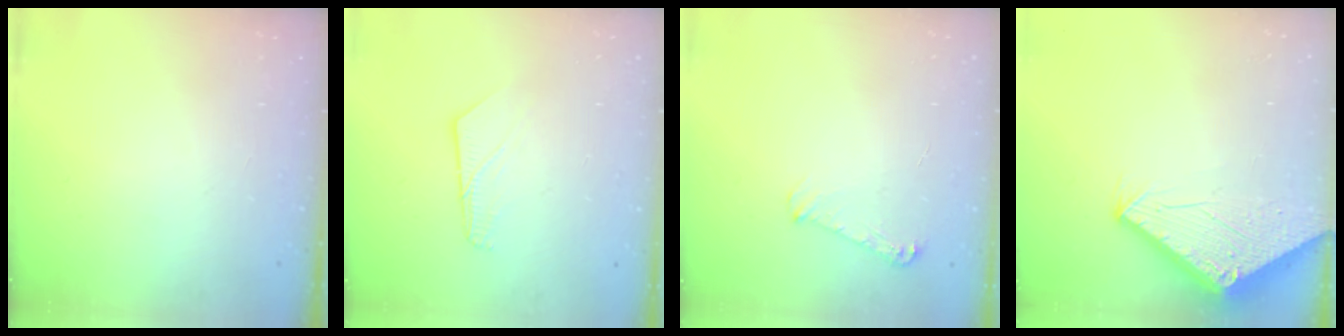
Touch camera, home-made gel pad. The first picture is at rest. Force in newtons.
{"total": 6.3, "press": 6.3, "slide": 0.5}
{"total": 5.4, "press": 5.4, "slide": 0.5}
{"total": 2.9, "press": 2.9, "slide": 0.2}